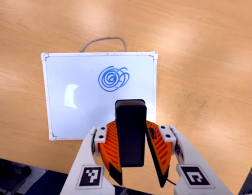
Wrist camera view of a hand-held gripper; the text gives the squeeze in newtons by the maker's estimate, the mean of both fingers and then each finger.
{"total": 6.4, "left": 5.9, "right": 6.9}